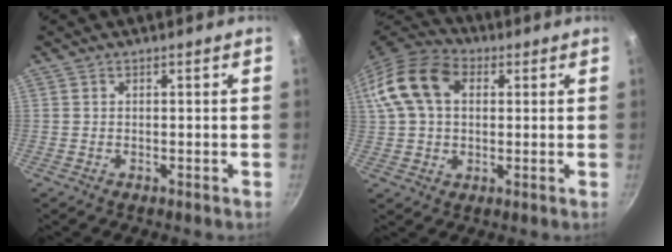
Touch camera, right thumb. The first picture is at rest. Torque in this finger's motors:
{"motor_torque": [0.31, 2.33, 0.69, -0.65, 0.20]}